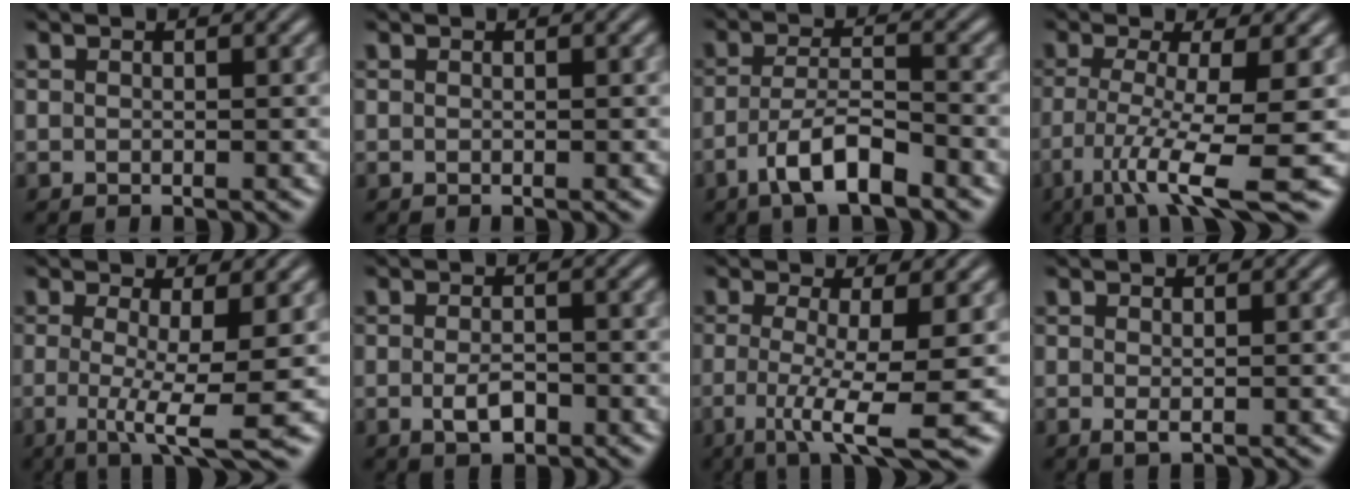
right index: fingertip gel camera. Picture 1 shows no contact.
{"total": 0.0}
{"total": 4.7, "force": [-2.8, 1.6, 3.5], "torque": [-0.060, -0.016, -0.040]}
{"total": 8.1, "force": [-4.2, 1.6, 6.7], "torque": [-0.117, -0.038, -0.048]}
{"total": 5.8, "force": [-3.0, 0.6, 5.0], "torque": [-0.095, -0.042, -0.032]}
{"total": 2.4, "force": [-1.3, 1.1, 1.7], "torque": [-0.030, -0.011, -0.015]}
{"total": 7.3, "force": [-4.7, 0.8, 5.5], "torque": [-0.107, -0.046, -0.051]}
{"total": 0.7, "force": [-0.1, 0.1, 0.7], "torque": [-0.014, -0.009, 0.005]}